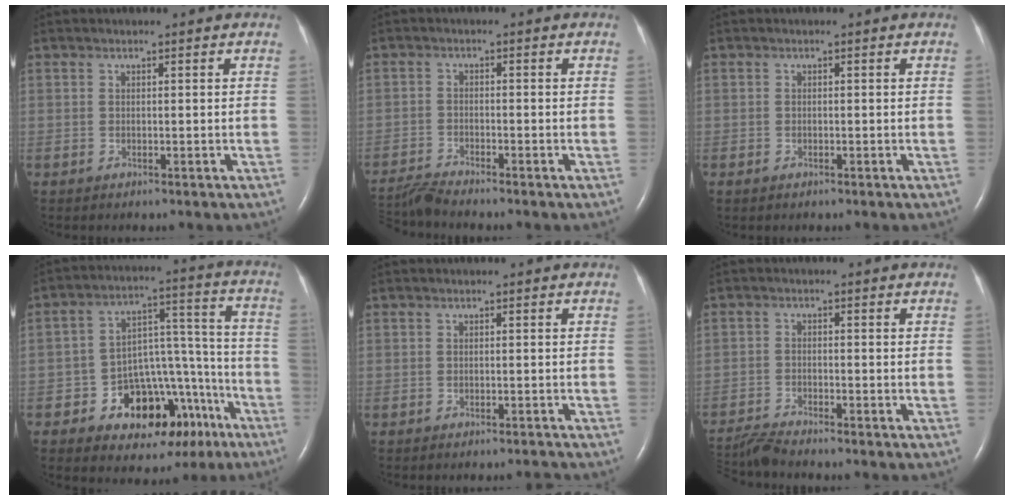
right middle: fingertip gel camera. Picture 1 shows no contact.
{"total": 4.3, "force": [-4.1, -1.2, 0.6], "torque": [-0.018, -0.023, -0.078]}
{"total": 0.6, "force": [-0.4, 0.5, 0.1], "torque": [-0.005, 0.002, -0.007]}
{"total": 15.6, "force": [-8.5, 9.3, 9.2], "torque": [-0.102, 0.059, -0.113]}
{"total": 1.2, "force": [-1.1, -0.3, 0.1], "torque": [-0.003, -0.004, -0.013]}
{"total": 5.0, "force": [-4.8, -0.9, 0.9], "torque": [-0.020, -0.023, -0.090]}